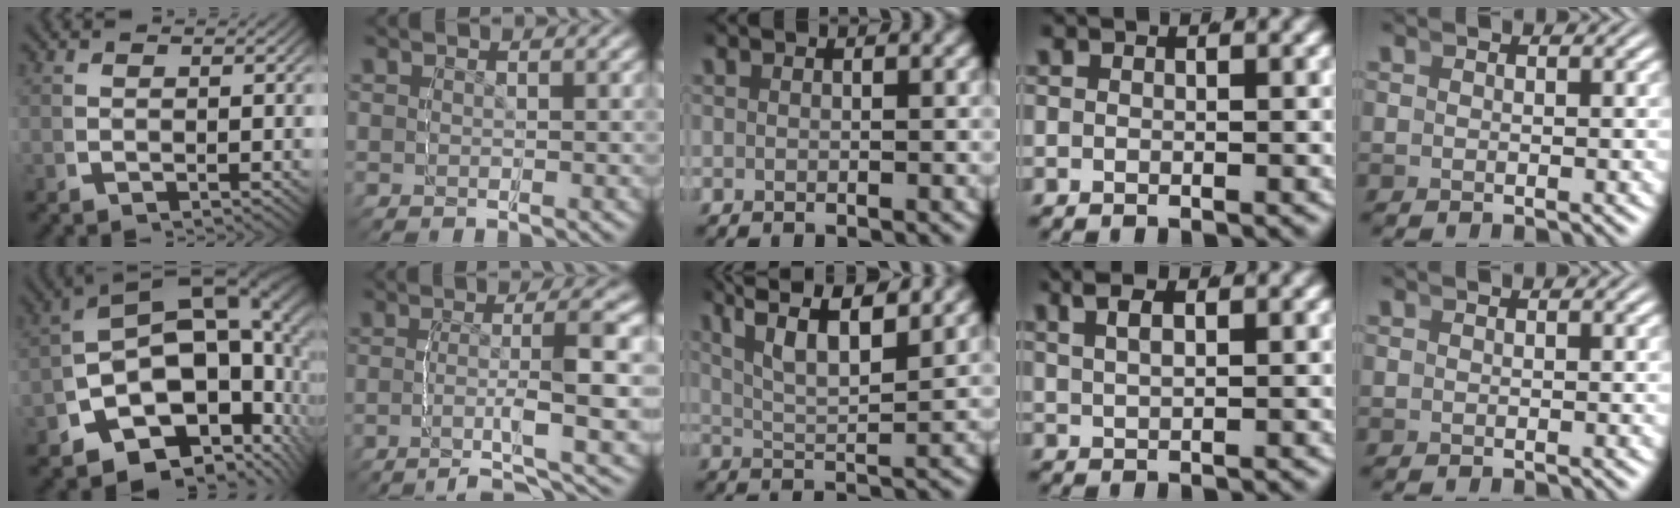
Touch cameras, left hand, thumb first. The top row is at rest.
{"thumb": {"total": 18.4, "force": [0.2, 12.2, 13.8], "torque": [-0.202, -0.004, -0.017]}, "index": {"total": 6.1, "force": [-3.4, 0.3, 5.0], "torque": [-0.079, -0.009, -0.055]}, "middle": {"total": 7.0, "force": [4.3, 2.4, 5.0], "torque": [-0.088, 0.004, 0.067]}, "ring": {"total": 2.9, "force": [1.8, 1.0, 2.1], "torque": [-0.029, 0.006, 0.033]}}